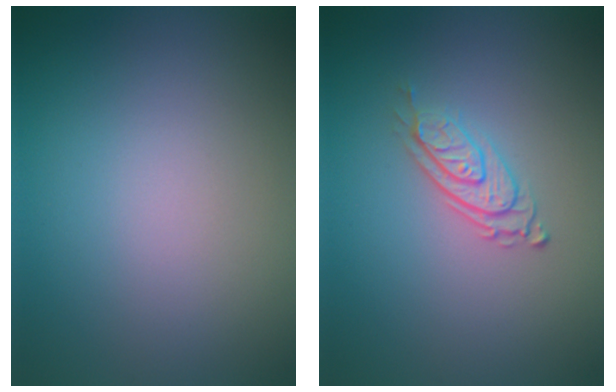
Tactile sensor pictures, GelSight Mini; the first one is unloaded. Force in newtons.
{"total": 2.8, "press": 2.0, "slide": 2.0}